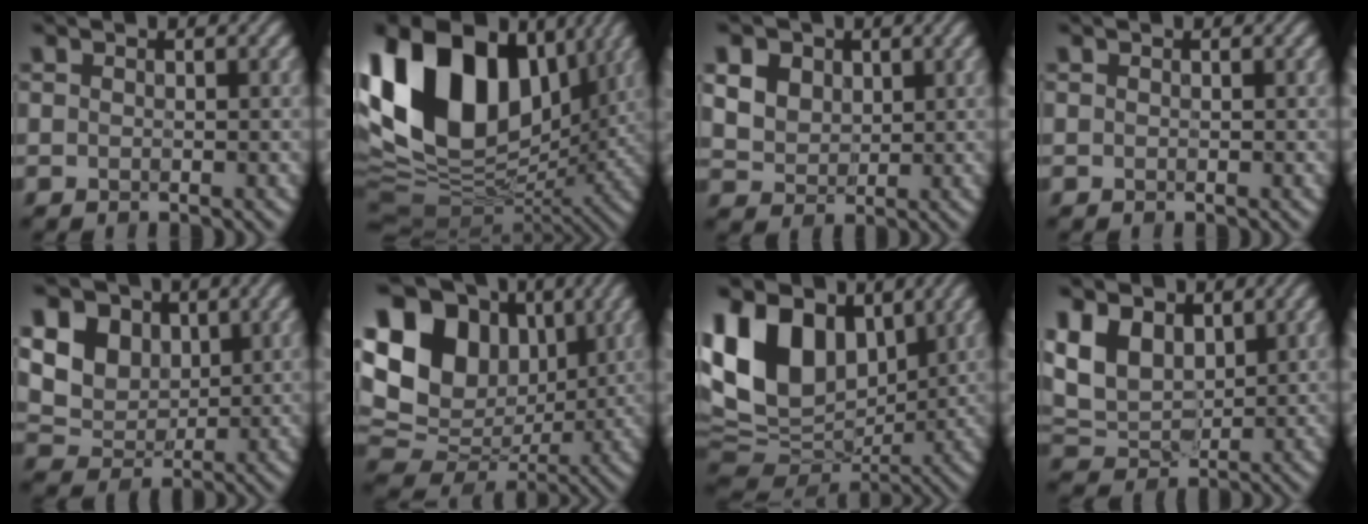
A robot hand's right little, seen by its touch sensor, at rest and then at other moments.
{"total": 17.2, "force": [4.7, 11.5, 11.9], "torque": [-0.249, 0.022, 0.073]}
{"total": 6.9, "force": [2.9, 5.3, 3.3], "torque": [-0.107, 0.019, 0.049]}
{"total": 0.0}
{"total": 7.9, "force": [3.0, 6.0, 4.2], "torque": [-0.111, 0.012, 0.051]}
{"total": 16.1, "force": [4.2, 11.9, 9.9], "torque": [-0.193, 0.029, 0.081]}
{"total": 13.4, "force": [4.2, 9.3, 8.6], "torque": [-0.199, 0.013, 0.074]}
{"total": 5.6, "force": [1.7, 4.1, 3.3], "torque": [-0.087, -0.001, 0.029]}